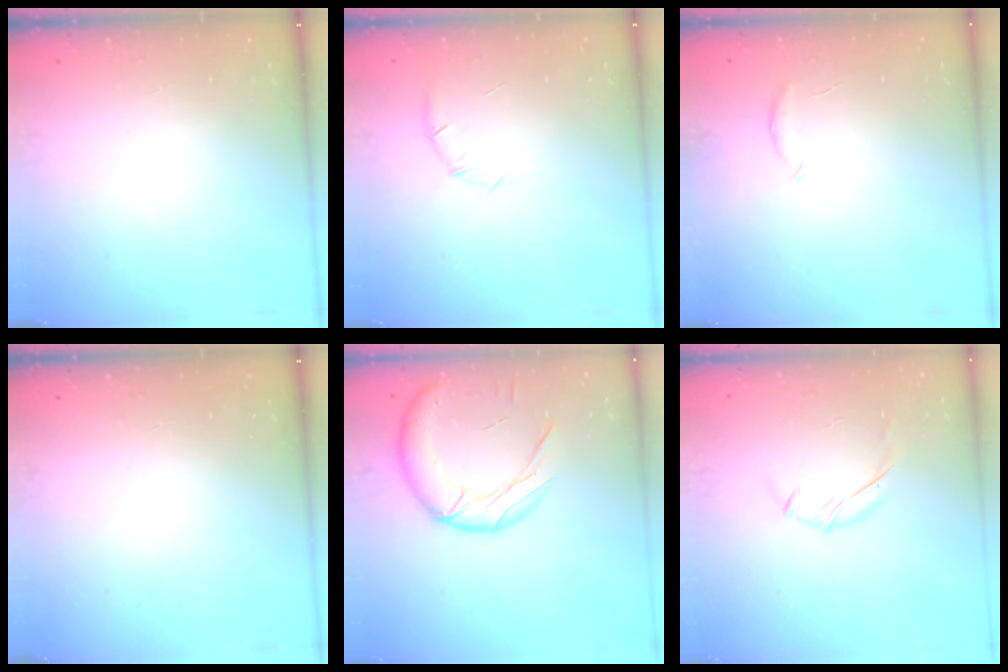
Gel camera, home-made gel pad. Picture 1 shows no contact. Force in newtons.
{"total": 6.3, "press": 6.1, "slide": 1.5}
{"total": 5.0, "press": 4.9, "slide": 1.0}
{"total": 0.0}
{"total": 15.9, "press": 15.7, "slide": 1.9}
{"total": 7.7, "press": 7.6, "slide": 0.8}